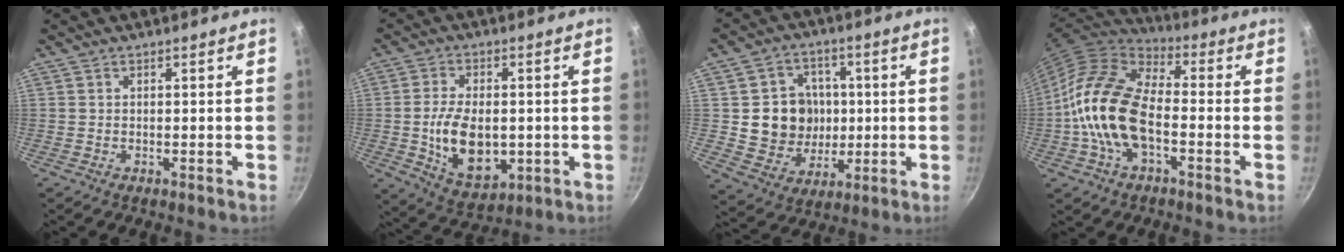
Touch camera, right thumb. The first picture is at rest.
{"total": 13.2, "force": [-1.1, 8.1, 10.3], "torque": [-0.166, -0.006, -0.006]}
{"total": 13.0, "force": [0.4, 11.7, 5.6], "torque": [-0.055, 0.003, 0.016]}
{"total": 17.8, "force": [-3.5, 9.8, 14.5], "torque": [-0.255, 0.036, -0.080]}